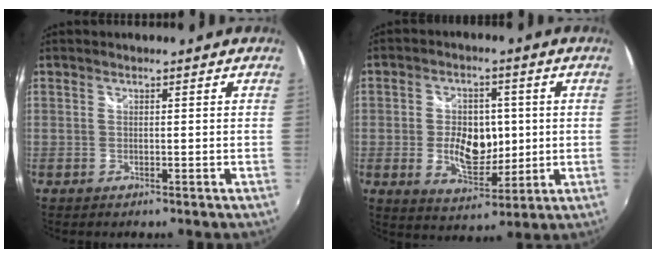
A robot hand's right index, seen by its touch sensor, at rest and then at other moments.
{"total": 9.9, "force": [-0.5, 6.2, 7.7], "torque": [-0.144, -0.001, -0.003]}